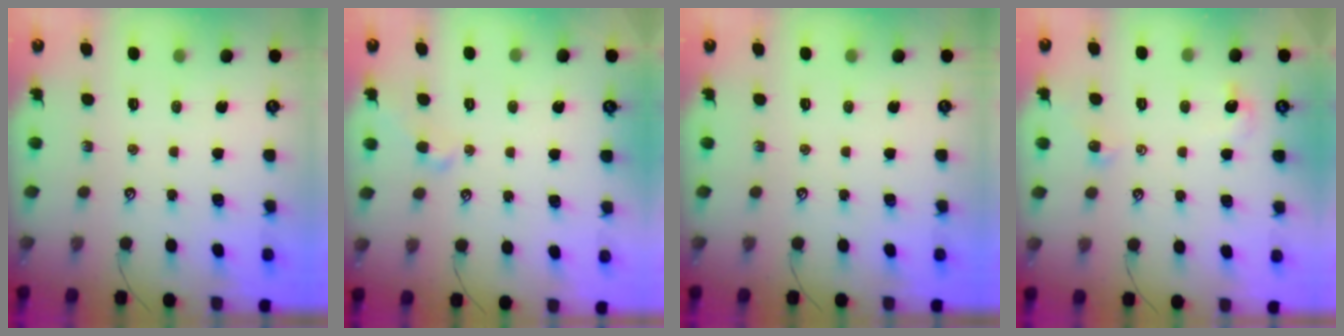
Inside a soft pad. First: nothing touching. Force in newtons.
{"total": 1.7, "press": 1.6, "slide": 0.7}
{"total": 0.0}
{"total": 2.0, "press": 1.9, "slide": 0.5}